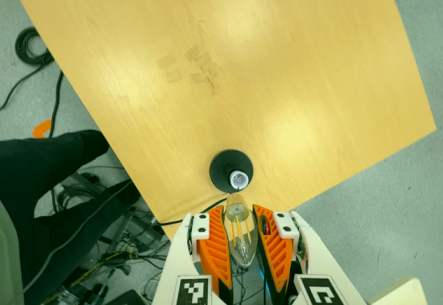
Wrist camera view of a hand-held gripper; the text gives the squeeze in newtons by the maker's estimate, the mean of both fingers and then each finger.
{"total": 21.1, "left": 23.0, "right": 19.1}